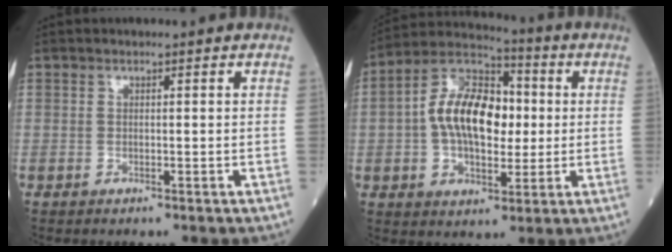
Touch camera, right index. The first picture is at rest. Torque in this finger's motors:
{"motor_torque": [0.78, 0.01, 0.79, 0.21]}